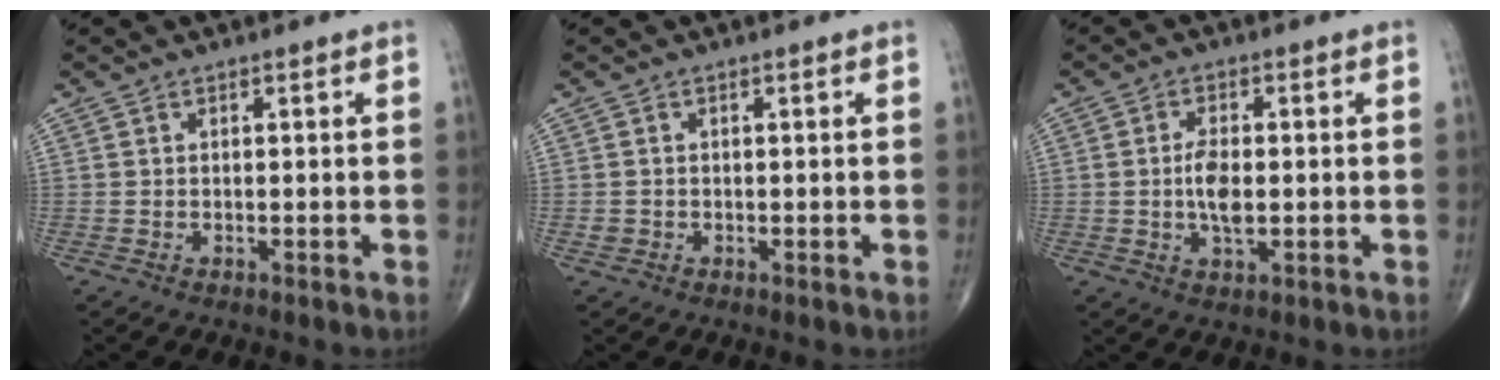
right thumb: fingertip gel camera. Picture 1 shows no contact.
{"total": 1.0, "force": [-0.2, 0.9, 0.4], "torque": [-0.006, 0.001, -0.004]}
{"total": 5.5, "force": [-0.2, 2.5, 4.8], "torque": [-0.090, -0.003, -0.007]}